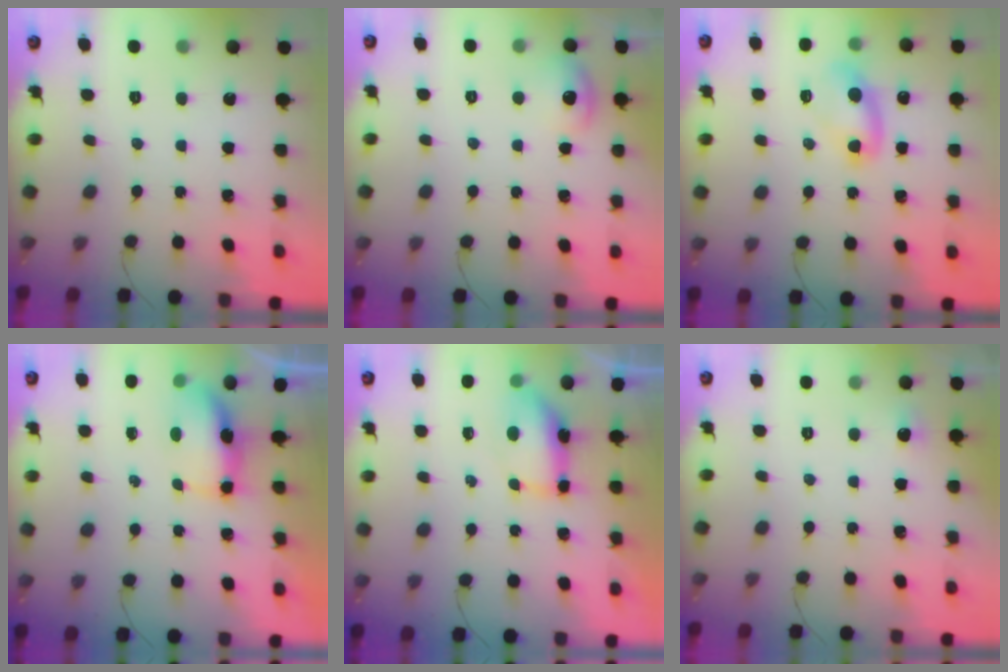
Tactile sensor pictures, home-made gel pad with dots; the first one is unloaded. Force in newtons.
{"total": 6.8, "press": 6.6, "slide": 1.7}
{"total": 6.8, "press": 6.7, "slide": 1.3}
{"total": 5.9, "press": 5.9, "slide": 0.6}
{"total": 11.1, "press": 8.6, "slide": 7.1}
{"total": 3.4, "press": 3.1, "slide": 1.3}